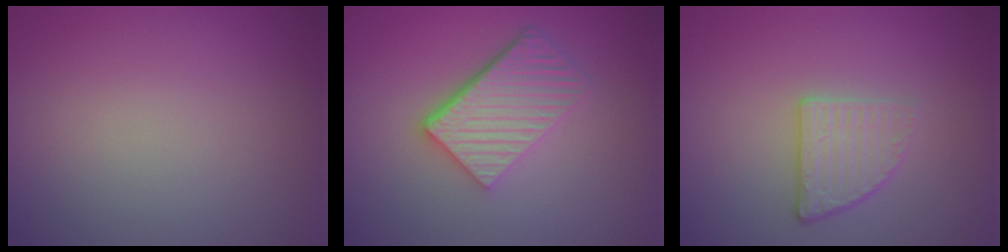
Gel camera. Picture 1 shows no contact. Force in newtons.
{"total": 5.7, "press": 4.0, "slide": 4.1}
{"total": 2.8, "press": 2.3, "slide": 1.6}